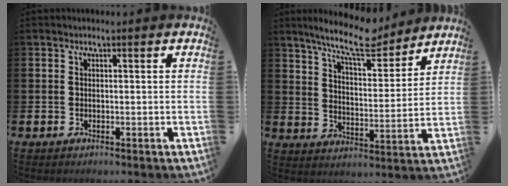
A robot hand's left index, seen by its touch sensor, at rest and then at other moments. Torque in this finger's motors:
{"motor_torque": [1.13, -1.02, 0.87, 0.21]}